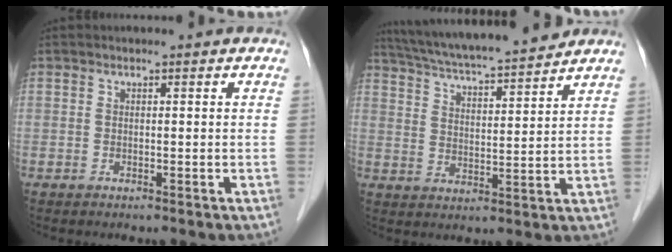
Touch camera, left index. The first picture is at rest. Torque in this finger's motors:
{"motor_torque": [0.06, -0.49, 0.56, 0.09]}